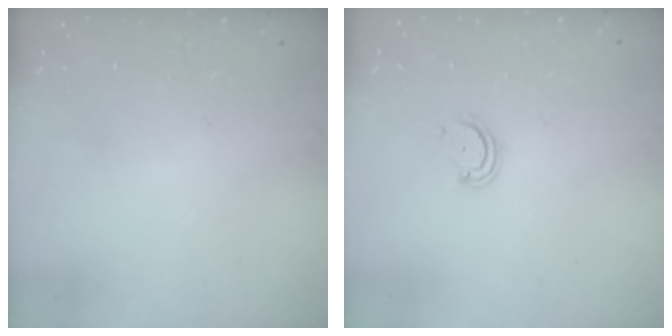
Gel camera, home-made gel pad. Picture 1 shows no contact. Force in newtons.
{"total": 2.6, "press": 2.6, "slide": 0.3}